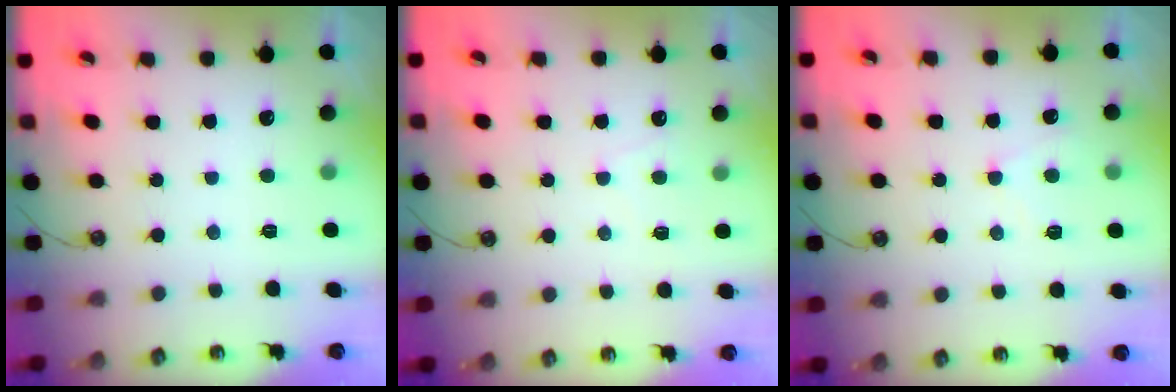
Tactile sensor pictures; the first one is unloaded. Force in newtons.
{"total": 2.2, "press": 2.2, "slide": 0.3}
{"total": 4.3, "press": 4.3, "slide": 0.3}